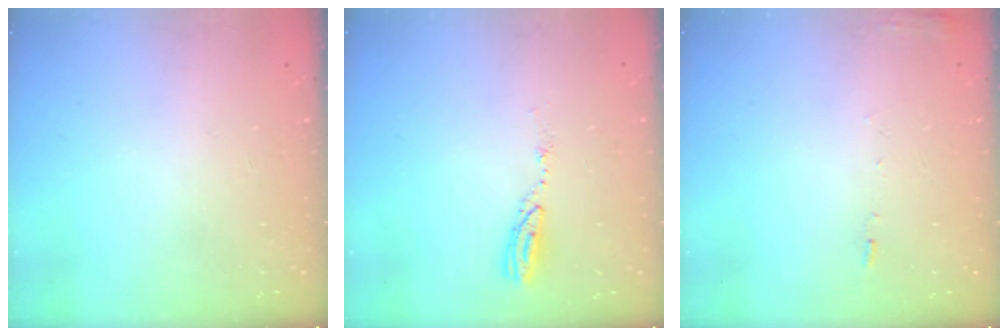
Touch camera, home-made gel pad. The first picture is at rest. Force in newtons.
{"total": 5.0, "press": 5.0, "slide": 0.4}
{"total": 7.2, "press": 7.2, "slide": 0.7}